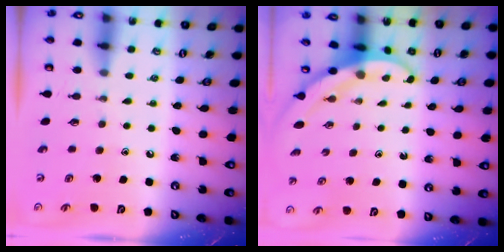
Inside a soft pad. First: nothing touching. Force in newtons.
{"total": 3.3, "press": 3.3, "slide": 0.1}